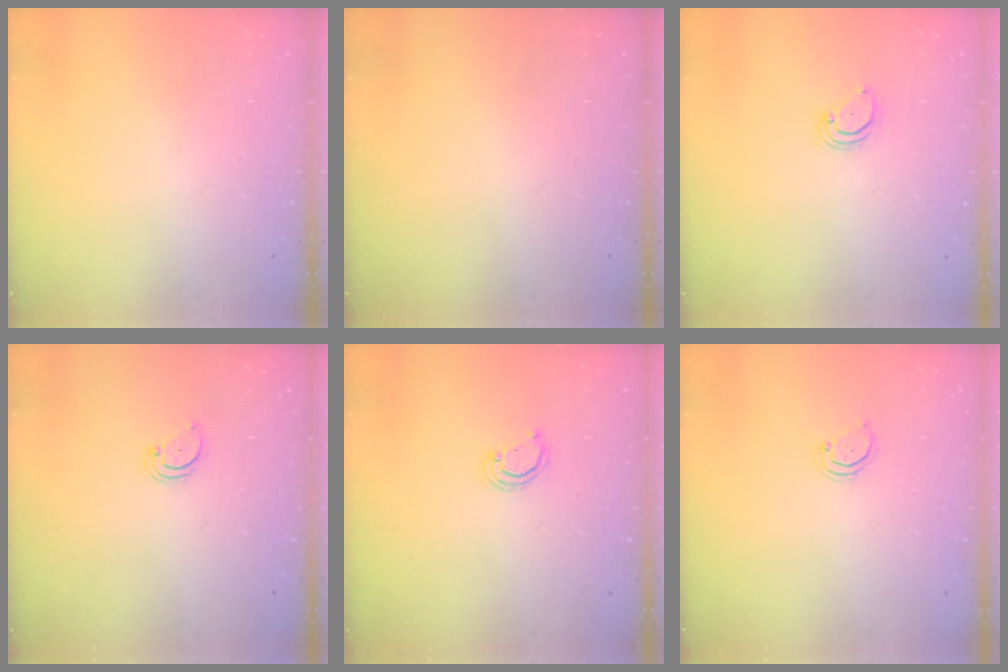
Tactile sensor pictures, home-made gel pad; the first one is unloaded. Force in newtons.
{"total": 0.0}
{"total": 2.0, "press": 2.0, "slide": 0.1}
{"total": 1.8, "press": 1.8, "slide": 0.2}
{"total": 2.0, "press": 2.0, "slide": 0.2}
{"total": 2.5, "press": 2.5, "slide": 0.2}